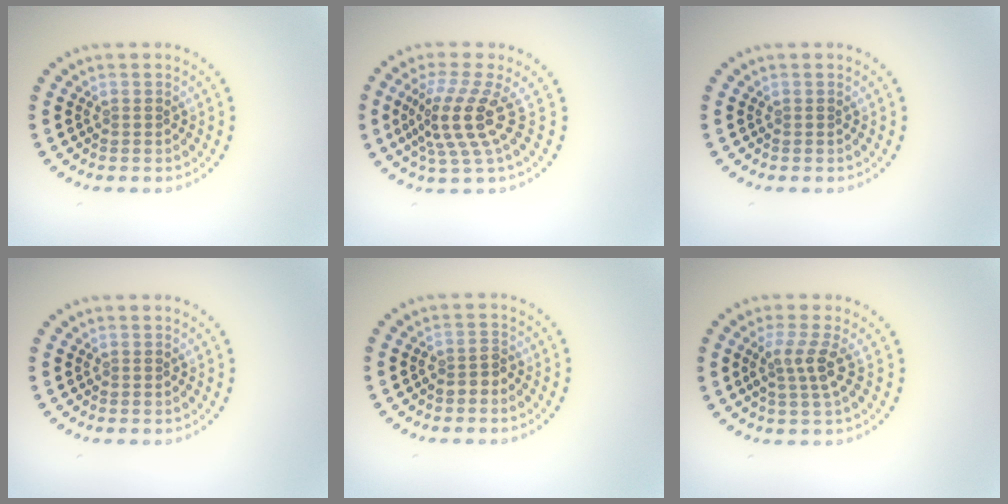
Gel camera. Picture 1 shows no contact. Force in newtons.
{"total": 4.5, "press": 3.2, "slide": 3.2}
{"total": 0.0}
{"total": 0.0}
{"total": 1.4, "press": 1.2, "slide": 0.7}
{"total": 2.6, "press": 2.0, "slide": 1.7}